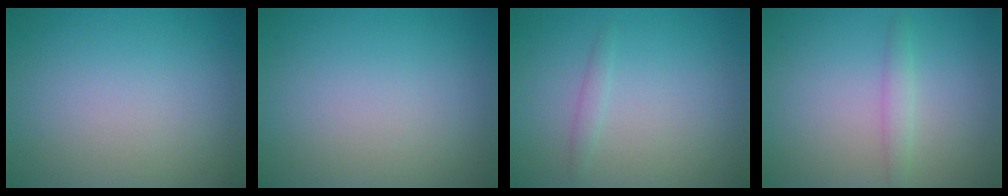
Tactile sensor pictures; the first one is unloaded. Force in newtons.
{"total": 0.0}
{"total": 0.9, "press": 0.9, "slide": 0.0}
{"total": 1.3, "press": 1.3, "slide": 0.1}